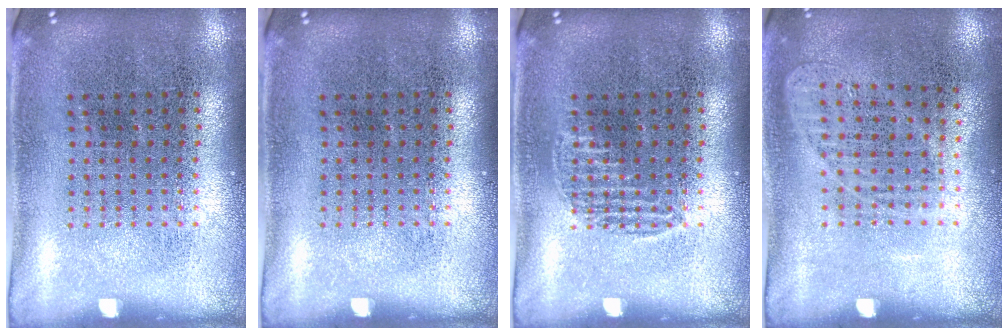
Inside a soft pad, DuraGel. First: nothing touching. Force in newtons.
{"total": 0.0}
{"total": 0.9, "press": 0.8, "slide": 0.2}
{"total": 1.0, "press": 0.9, "slide": 0.4}